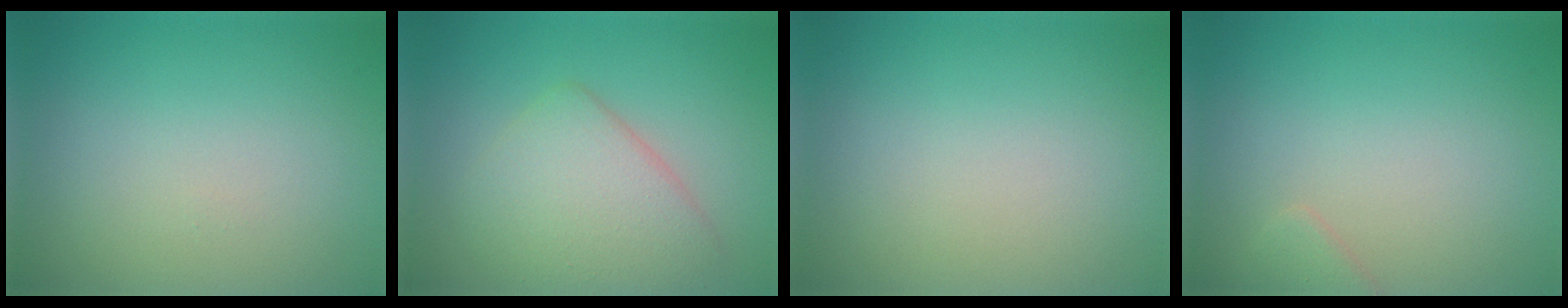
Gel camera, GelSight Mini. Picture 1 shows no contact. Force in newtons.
{"total": 4.4, "press": 4.4, "slide": 0.4}
{"total": 0.0}
{"total": 1.2, "press": 1.2, "slide": 0.0}